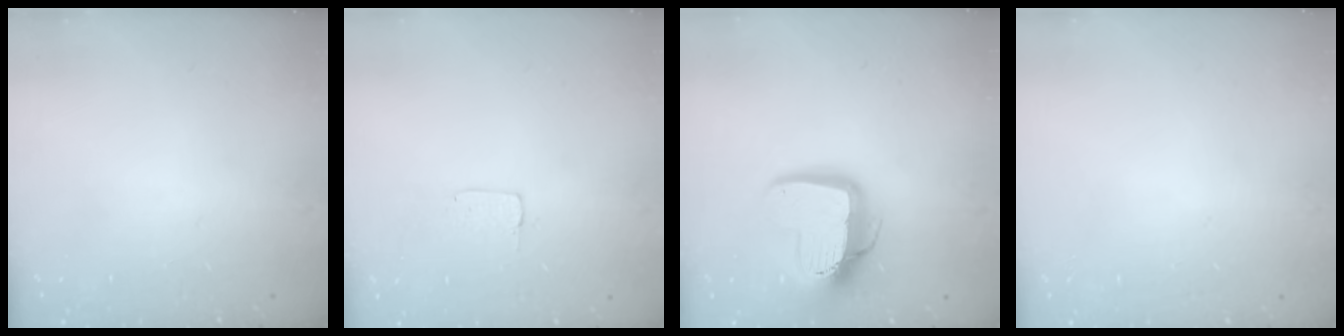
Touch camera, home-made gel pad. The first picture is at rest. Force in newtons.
{"total": 3.1, "press": 3.1, "slide": 0.2}
{"total": 14.0, "press": 13.9, "slide": 1.7}
{"total": 0.0}